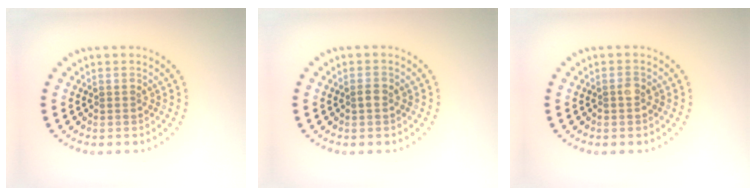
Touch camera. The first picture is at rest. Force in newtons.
{"total": 0.9, "press": 0.9, "slide": 0.2}
{"total": 0.8, "press": 0.7, "slide": 0.3}